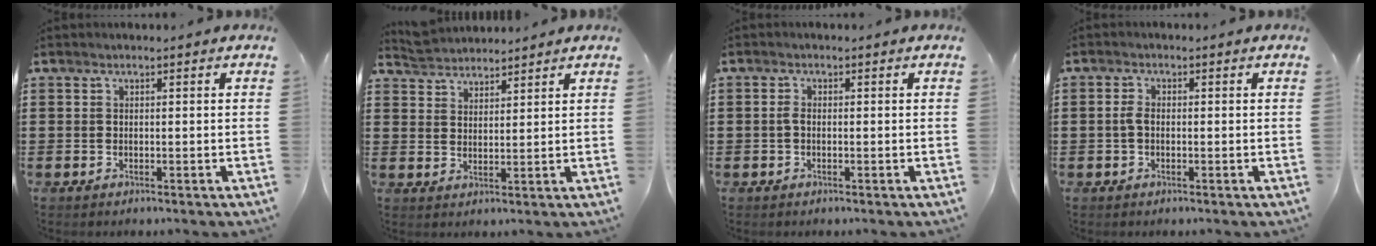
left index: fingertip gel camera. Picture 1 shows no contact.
{"total": 3.4, "force": [3.3, 0.7, -0.3], "torque": [-0.009, -0.008, 0.064]}
{"total": 1.2, "force": [-0.3, 0.5, 1.1], "torque": [-0.030, -0.004, -0.007]}
{"total": 2.1, "force": [-0.2, 1.0, 1.8], "torque": [-0.044, -0.002, -0.006]}